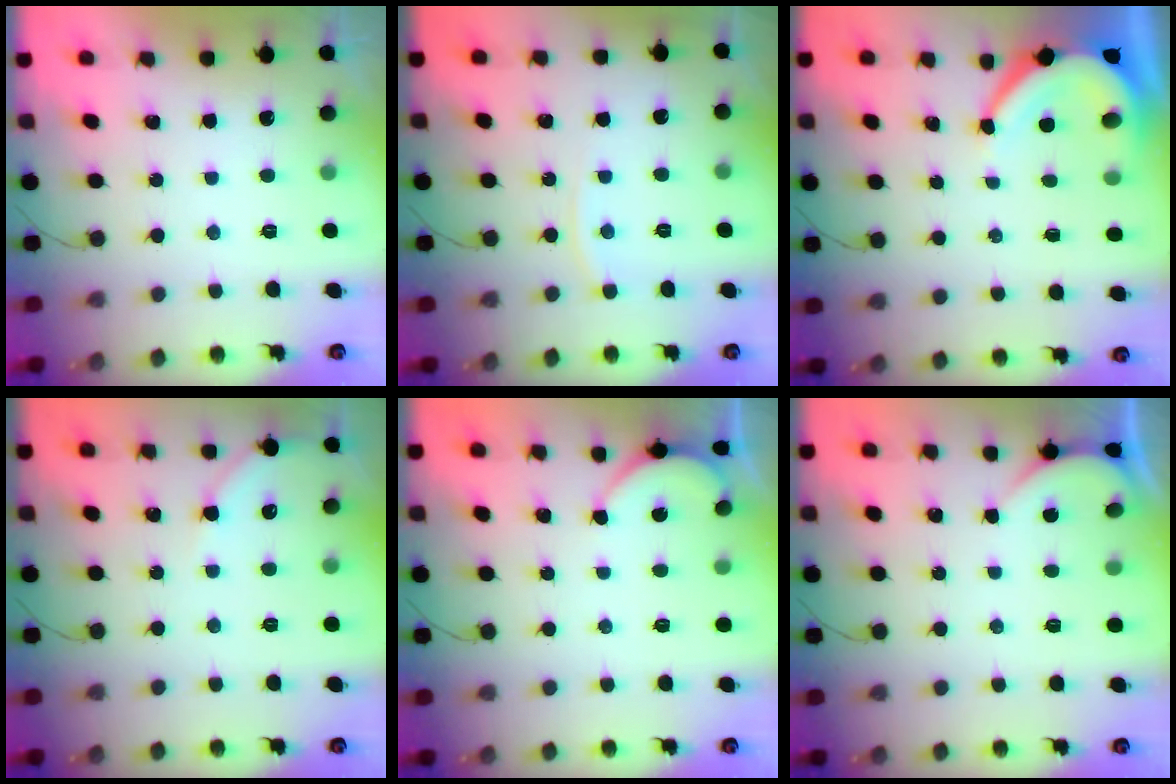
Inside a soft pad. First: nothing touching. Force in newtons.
{"total": 3.5, "press": 3.5, "slide": 0.5}
{"total": 7.3, "press": 7.3, "slide": 0.5}
{"total": 4.0, "press": 4.0, "slide": 0.5}
{"total": 2.8, "press": 2.8, "slide": 0.3}
{"total": 0.6, "press": 0.6, "slide": 0.1}